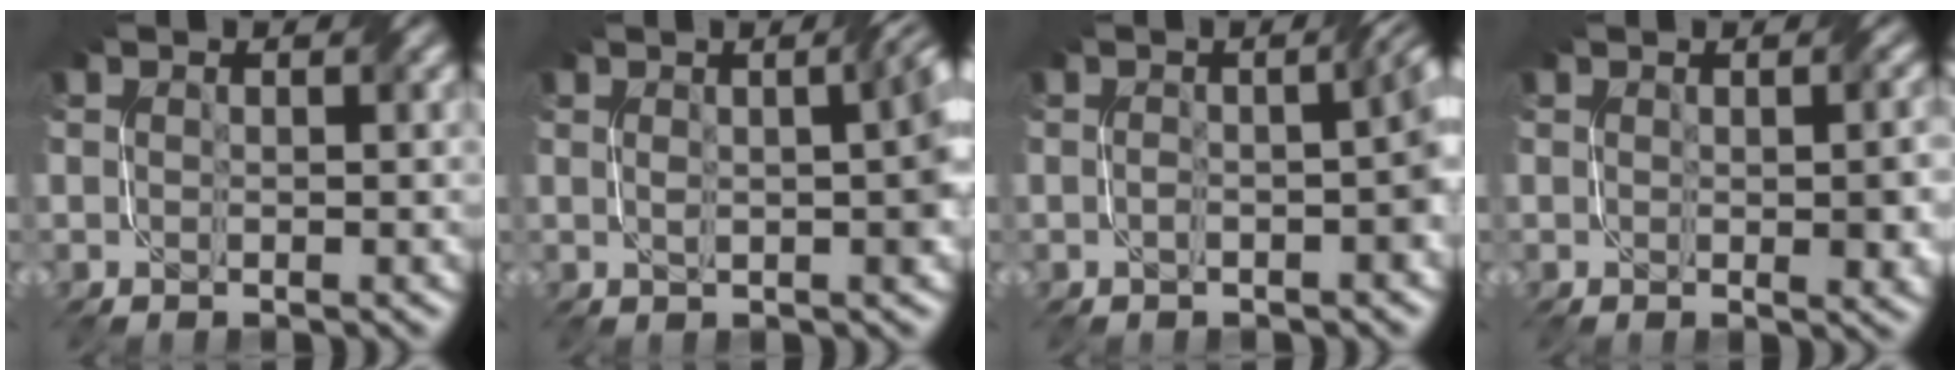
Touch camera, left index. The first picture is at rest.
{"total": 4.6, "force": [0.4, 1.3, 4.4], "torque": [-0.048, 0.012, 0.006]}
{"total": 4.2, "force": [-0.7, 1.1, 3.9], "torque": [-0.052, 0.009, -0.013]}
{"total": 3.3, "force": [-0.1, 0.8, 3.3], "torque": [-0.038, 0.005, 0.003]}